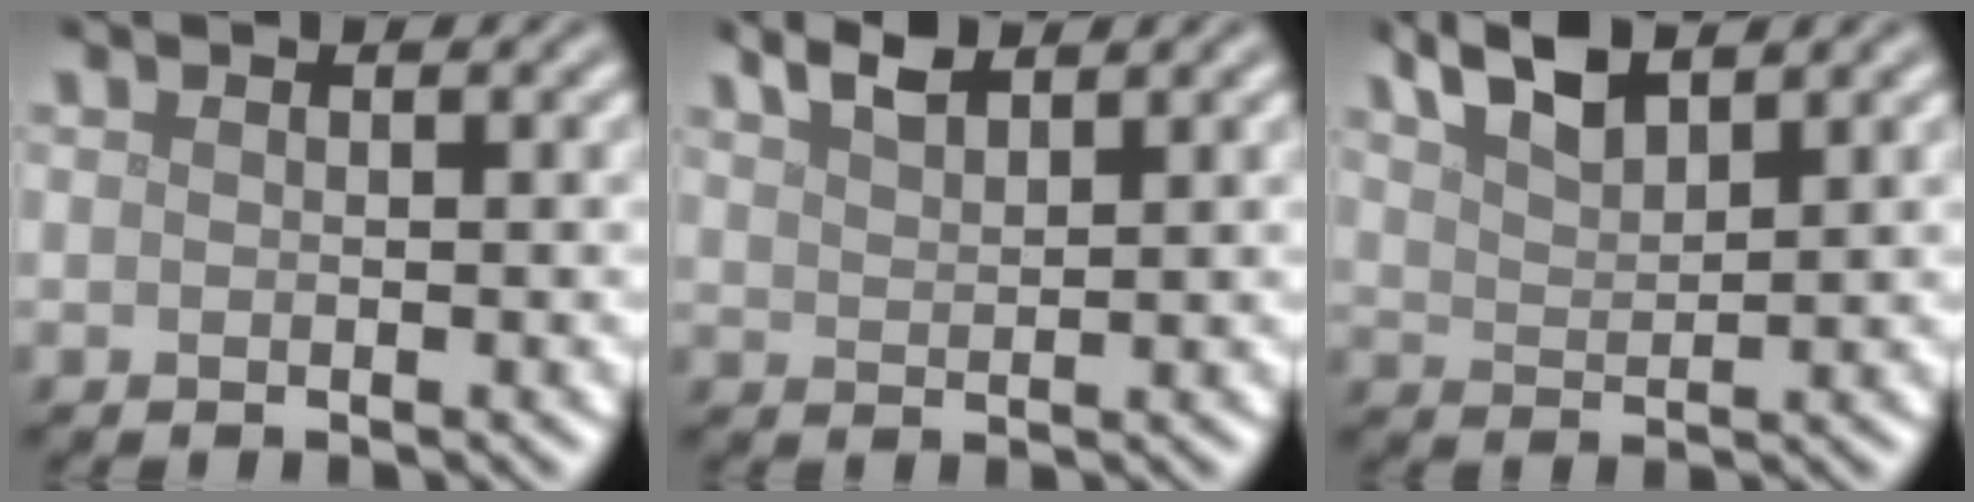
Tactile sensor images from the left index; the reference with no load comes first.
{"total": 2.5, "force": [2.1, 0.5, 1.2], "torque": [-0.021, 0.012, 0.038]}
{"total": 4.0, "force": [3.1, 1.0, 2.3], "torque": [-0.052, 0.008, 0.060]}